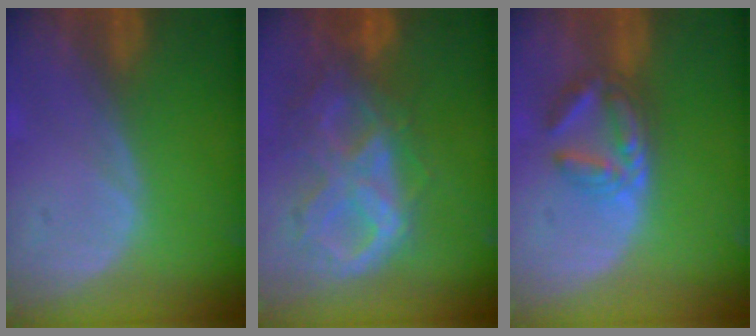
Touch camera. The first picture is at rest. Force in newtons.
{"total": 10.6, "press": 9.0, "slide": 5.7}
{"total": 6.2, "press": 5.7, "slide": 2.5}